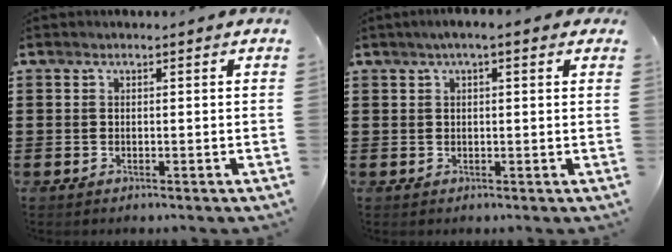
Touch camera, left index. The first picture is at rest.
{"total": 2.7, "force": [1.4, 0.4, 2.2], "torque": [-0.045, 0.006, 0.024]}